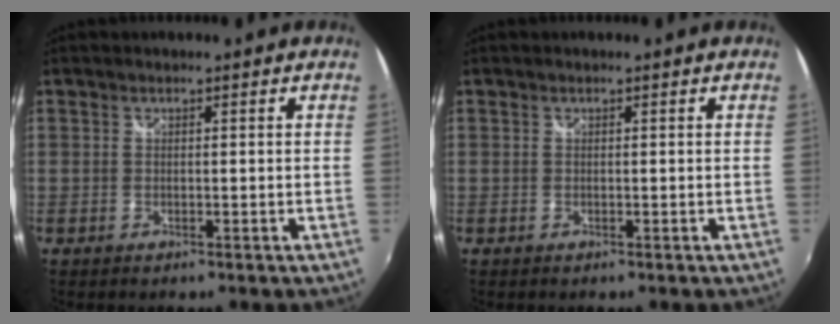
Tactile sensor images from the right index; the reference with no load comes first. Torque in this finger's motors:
{"motor_torque": [0.00, 0.00, 0.00, 0.00]}